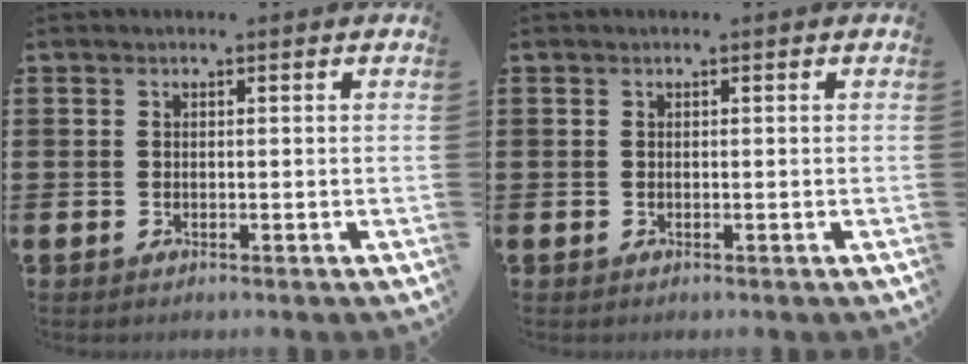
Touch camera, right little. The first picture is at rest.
{"total": 0.0}